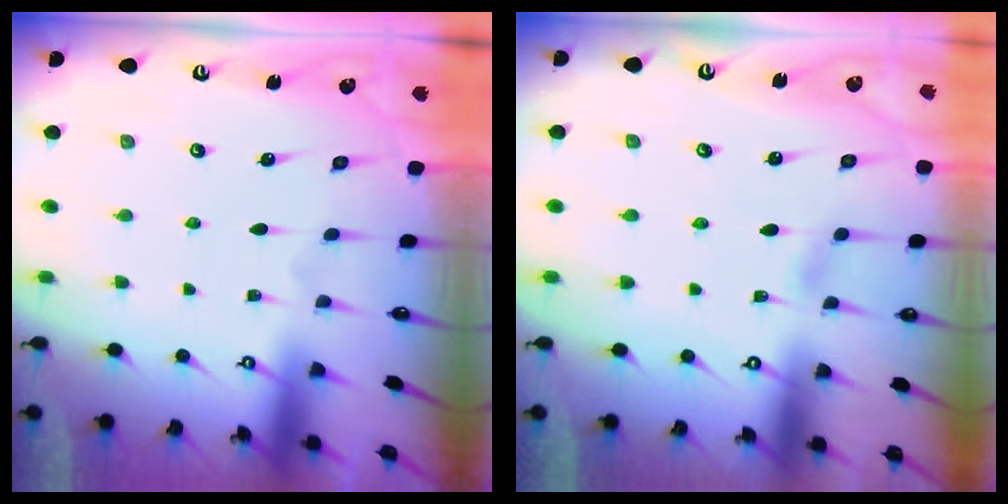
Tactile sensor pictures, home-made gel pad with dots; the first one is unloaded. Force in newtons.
{"total": 2.7, "press": 2.7, "slide": 0.3}